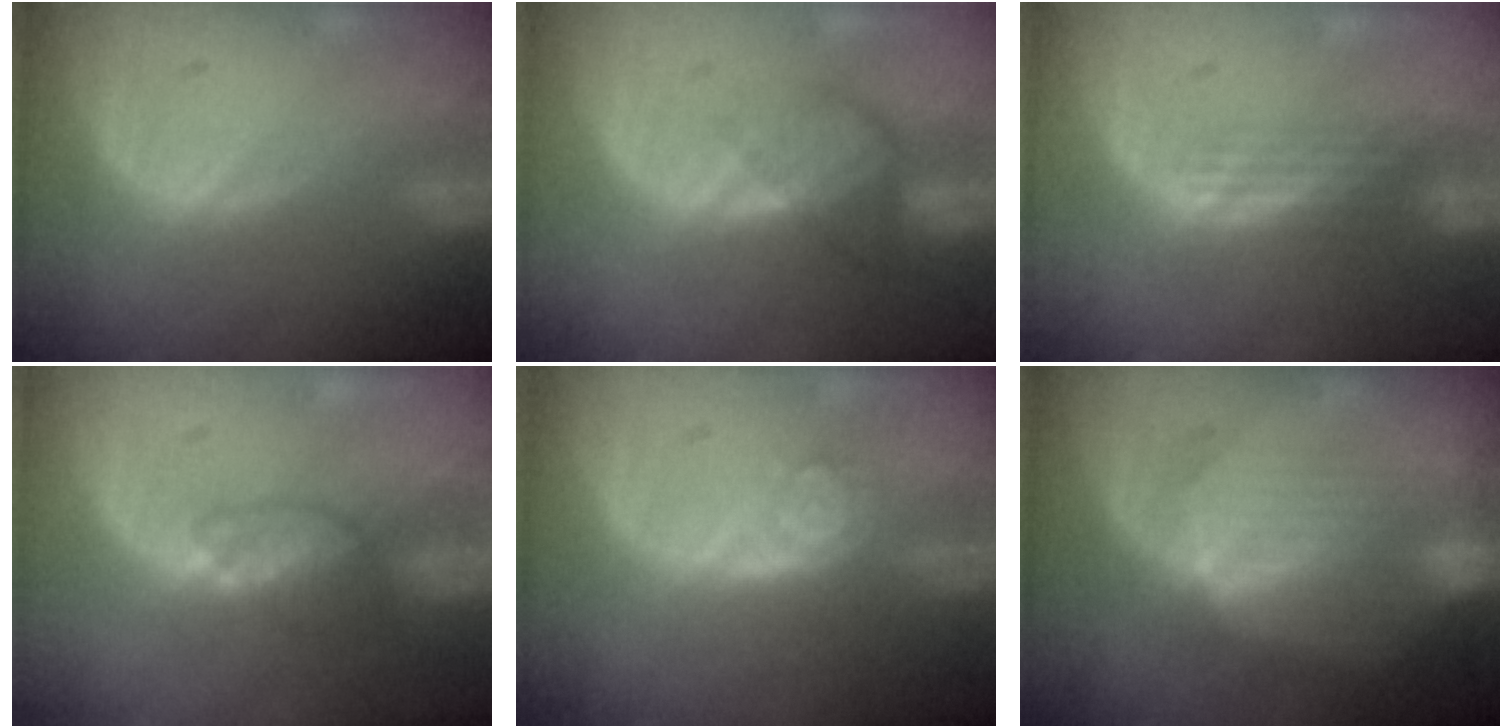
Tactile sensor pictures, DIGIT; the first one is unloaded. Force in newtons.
{"total": 4.3, "press": 3.7, "slide": 2.1}
{"total": 2.9, "press": 2.5, "slide": 1.5}
{"total": 3.3, "press": 3.1, "slide": 1.1}
{"total": 3.9, "press": 3.5, "slide": 1.9}
{"total": 6.9, "press": 6.9, "slide": 1.1}